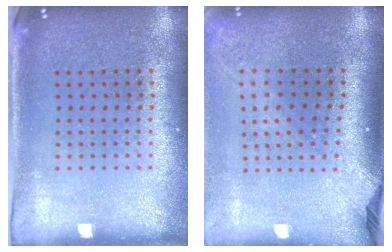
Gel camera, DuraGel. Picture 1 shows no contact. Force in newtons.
{"total": 2.3, "press": 1.7, "slide": 1.5}